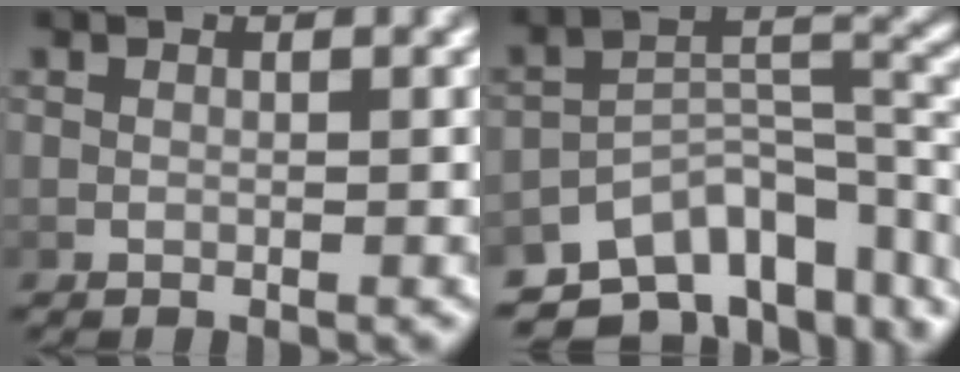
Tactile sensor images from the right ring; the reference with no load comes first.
{"total": 12.0, "force": [-6.2, 7.4, 7.2], "torque": [-0.098, -0.016, -0.097]}